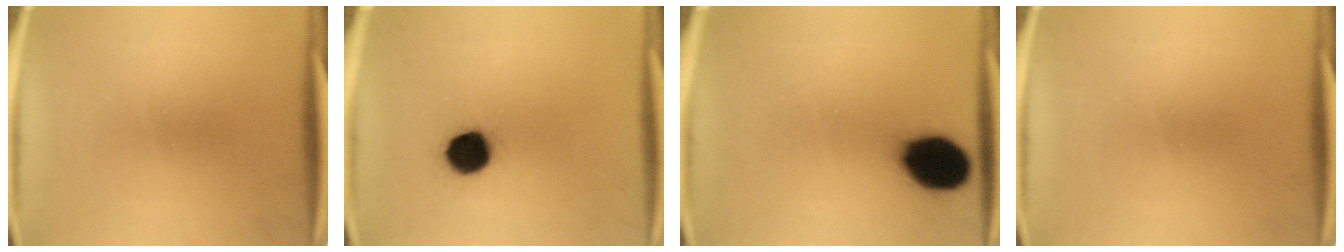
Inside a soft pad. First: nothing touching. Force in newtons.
{"total": 10.4}
{"total": 14.3}
{"total": 0.0}